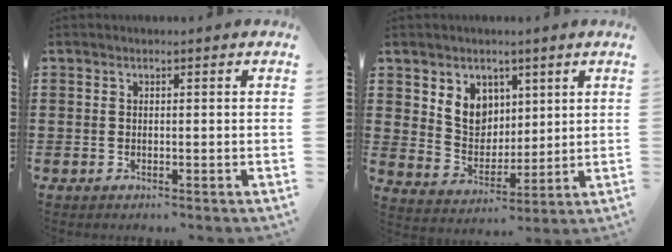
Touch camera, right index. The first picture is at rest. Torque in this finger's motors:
{"motor_torque": [0.17, 0.23, 0.21, 0.07]}